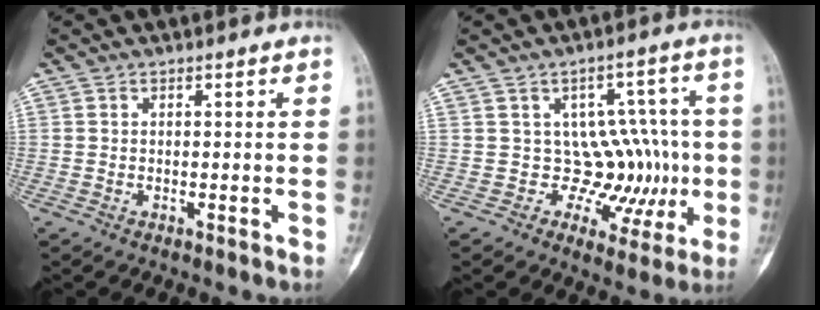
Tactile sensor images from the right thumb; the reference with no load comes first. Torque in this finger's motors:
{"motor_torque": [-0.88, 0.63, -0.08, 0.09, -0.06]}